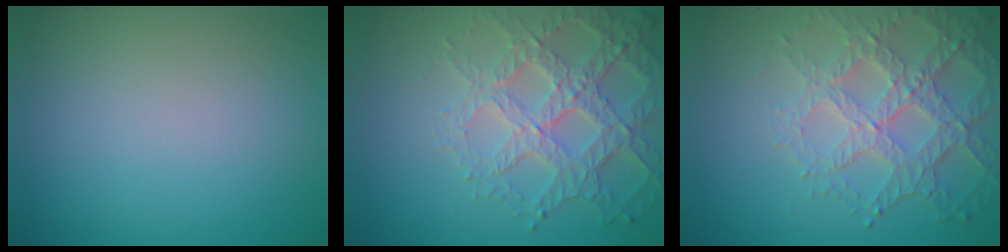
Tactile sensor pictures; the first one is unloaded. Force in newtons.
{"total": 5.7, "press": 4.6, "slide": 3.3}
{"total": 4.8, "press": 4.2, "slide": 2.2}